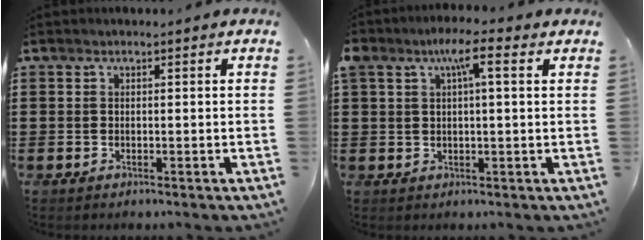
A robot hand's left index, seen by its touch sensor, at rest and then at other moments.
{"total": 5.6, "force": [2.4, 1.7, 4.7], "torque": [-0.091, 0.009, 0.039]}